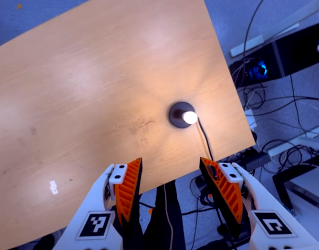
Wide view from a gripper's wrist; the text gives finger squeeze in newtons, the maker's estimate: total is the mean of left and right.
{"total": 0.0}